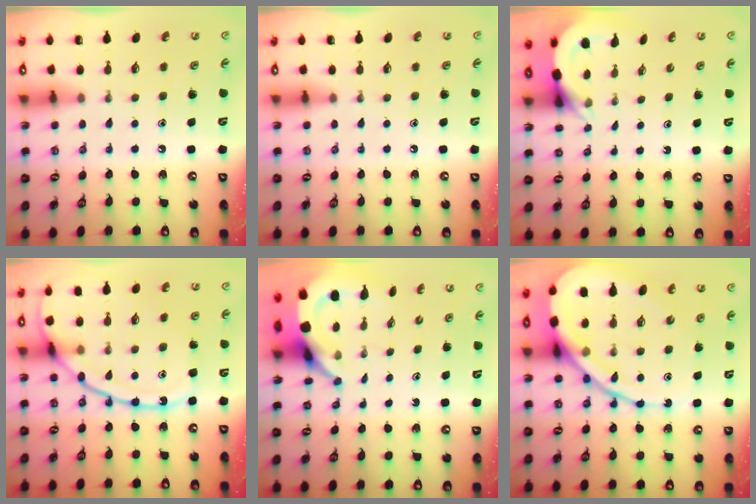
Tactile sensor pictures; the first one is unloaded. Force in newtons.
{"total": 0.0}
{"total": 4.7, "press": 4.7, "slide": 0.1}
{"total": 16.2, "press": 16.1, "slide": 1.5}
{"total": 5.6, "press": 5.6, "slide": 0.7}
{"total": 18.7, "press": 18.6, "slide": 2.1}